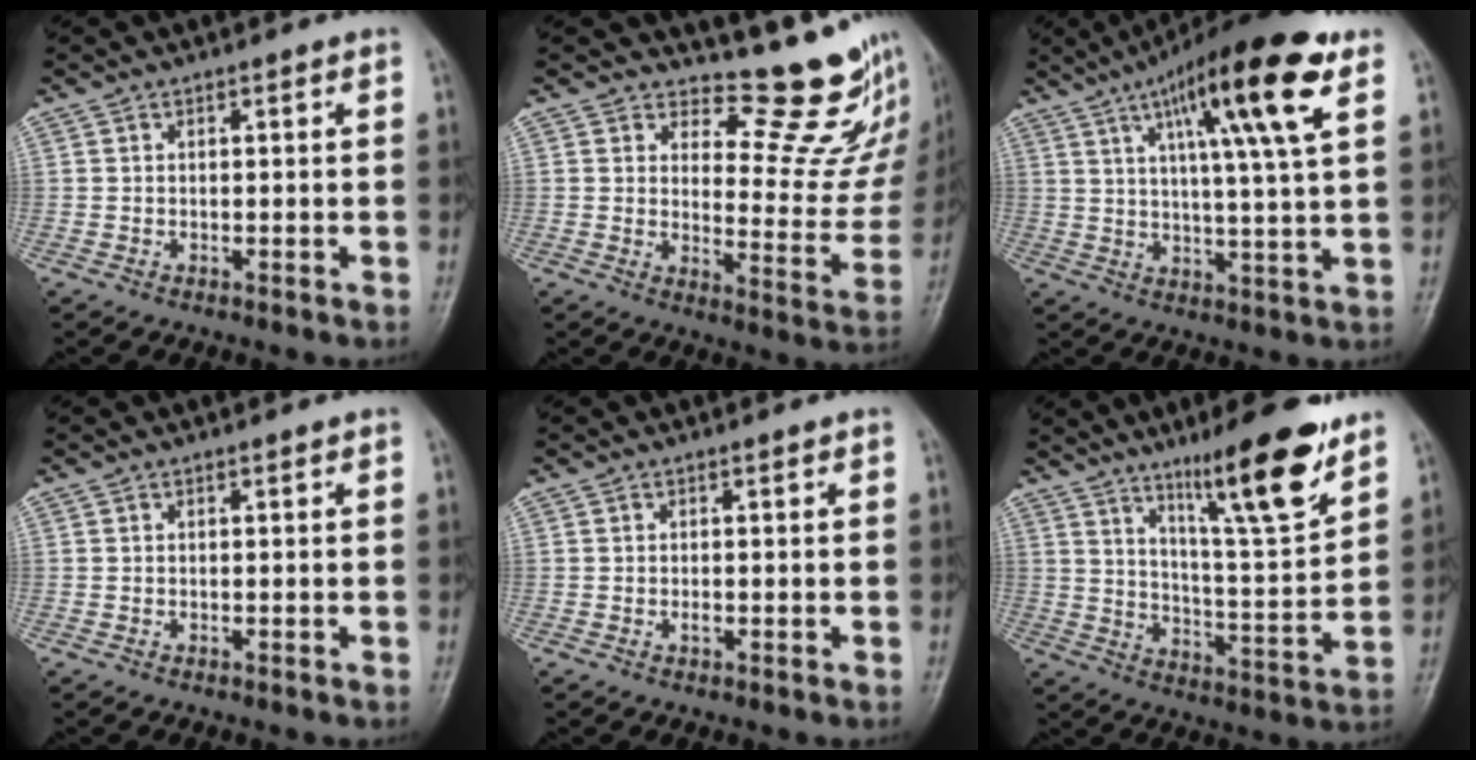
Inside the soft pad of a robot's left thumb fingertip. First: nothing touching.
{"total": 14.6, "force": [13.2, 4.4, 4.5], "torque": [-0.011, -0.148, 0.156]}
{"total": 17.8, "force": [8.3, 2.6, 15.5], "torque": [-0.239, -0.016, 0.126]}
{"total": 0.0}
{"total": 0.7, "force": [0.0, 0.4, 0.6], "torque": [-0.011, -0.001, 0.000]}
{"total": 16.0, "force": [10.7, 2.3, 11.7], "torque": [-0.166, -0.072, 0.177]}